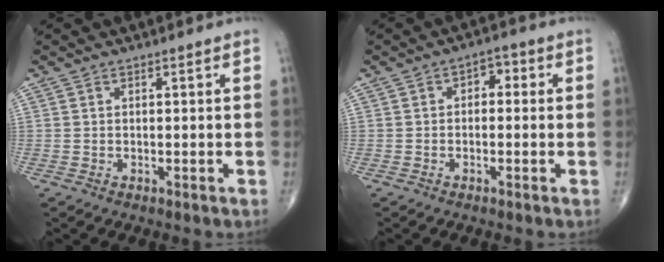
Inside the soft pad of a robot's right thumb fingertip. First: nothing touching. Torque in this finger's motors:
{"motor_torque": [-0.35, 0.03, 0.16, 0.19, 0.04]}